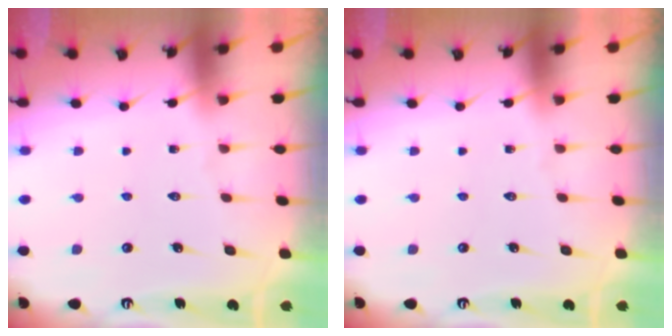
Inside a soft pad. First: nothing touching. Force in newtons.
{"total": 0.0}